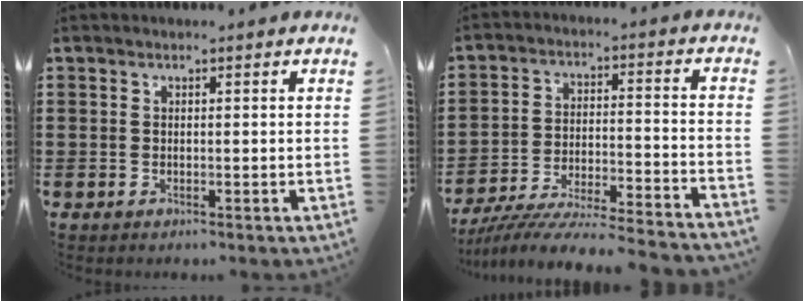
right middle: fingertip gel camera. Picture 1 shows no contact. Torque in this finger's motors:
{"motor_torque": [0.27, -0.08, 0.45, 0.21]}